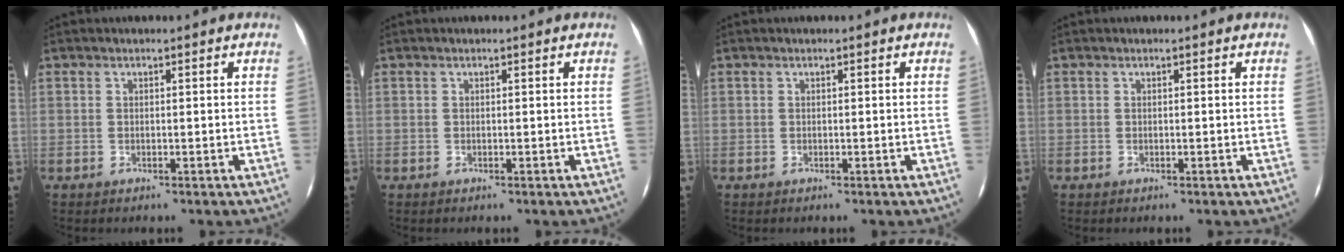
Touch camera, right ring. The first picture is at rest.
{"total": 0.0}
{"total": 0.0}
{"total": 0.0}